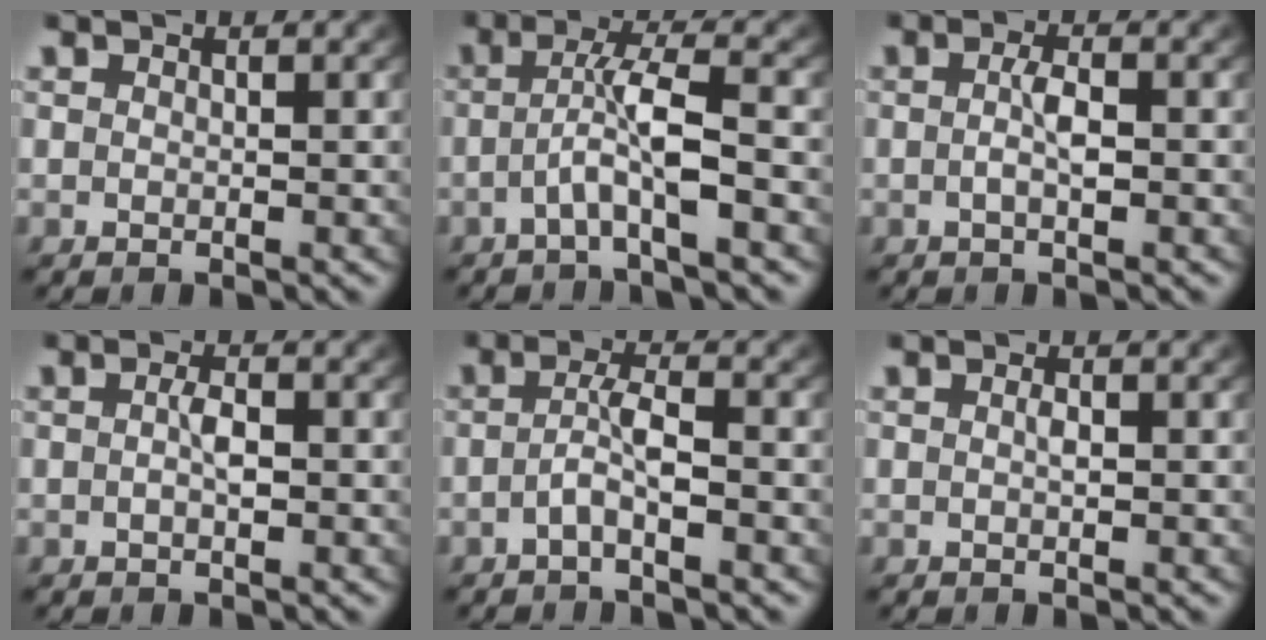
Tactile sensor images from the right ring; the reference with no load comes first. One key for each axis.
{"total": 3.8, "fx": -1.6, "fy": 0.1, "fz": 3.4, "tx": -0.070, "ty": -0.005, "tz": -0.023}
{"total": 2.2, "fx": -0.5, "fy": 0.4, "fz": 2.1, "tx": -0.046, "ty": -0.009, "tz": -0.005}
{"total": 1.5, "fx": -0.5, "fy": 0.4, "fz": 1.4, "tx": -0.033, "ty": -0.010, "tz": -0.005}
{"total": 2.6, "fx": -1.5, "fy": 0.2, "fz": 2.1, "tx": -0.041, "ty": -0.005, "tz": -0.023}
{"total": 0.5, "fx": -0.1, "fy": 0.2, "fz": 0.5, "tx": -0.015, "ty": -0.008, "tz": 0.001}